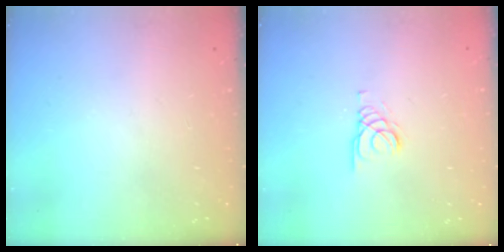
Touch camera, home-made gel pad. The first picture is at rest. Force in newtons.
{"total": 1.4, "press": 1.4, "slide": 0.2}